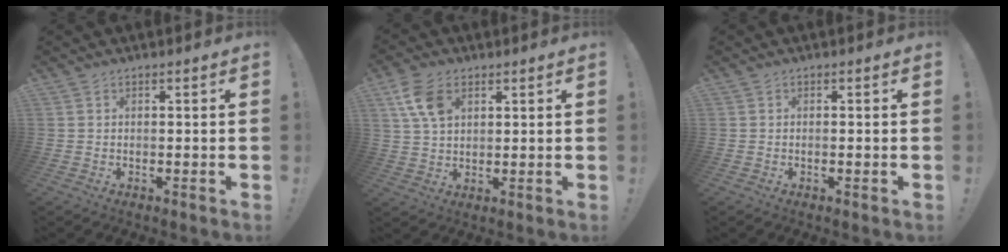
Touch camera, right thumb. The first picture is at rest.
{"total": 8.9, "force": [3.8, 5.6, 5.8], "torque": [-0.119, -0.004, 0.074]}
{"total": 0.6, "force": [-0.3, -0.1, 0.5], "torque": [-0.009, -0.001, -0.005]}